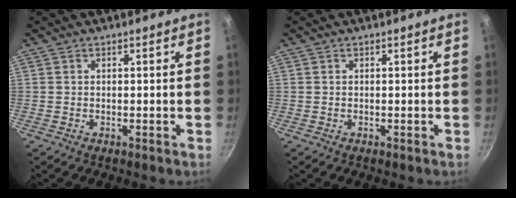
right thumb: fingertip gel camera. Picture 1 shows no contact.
{"total": 0.0}